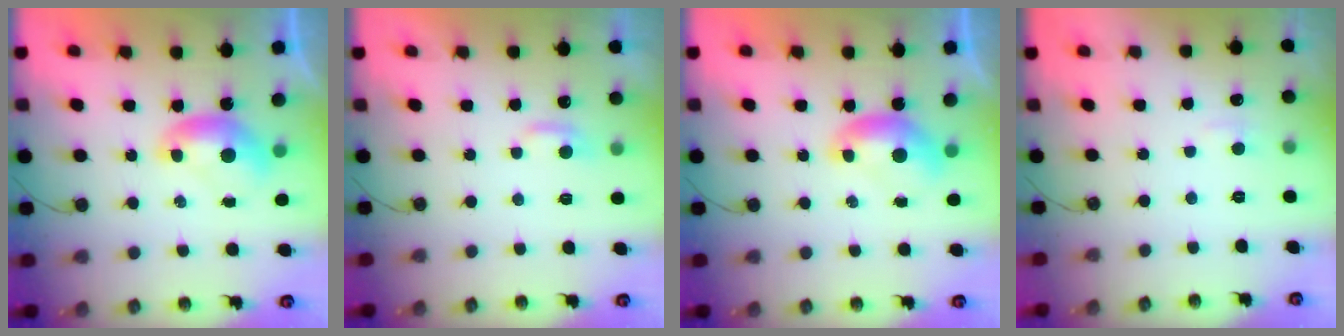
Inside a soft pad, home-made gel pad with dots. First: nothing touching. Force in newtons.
{"total": 0.0}
{"total": 0.0}
{"total": 1.9, "press": 1.8, "slide": 0.6}